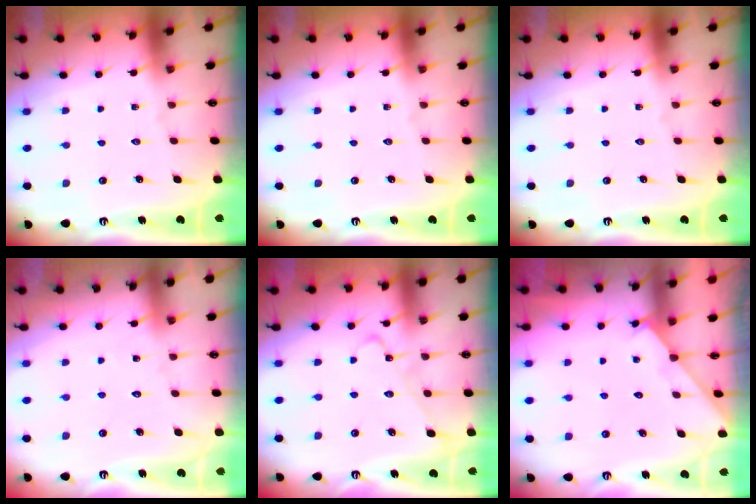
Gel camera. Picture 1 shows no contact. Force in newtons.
{"total": 0.0}
{"total": 0.0}
{"total": 6.1, "press": 6.1, "slide": 0.6}
{"total": 4.4, "press": 4.4, "slide": 0.5}
{"total": 2.3, "press": 2.3, "slide": 0.4}